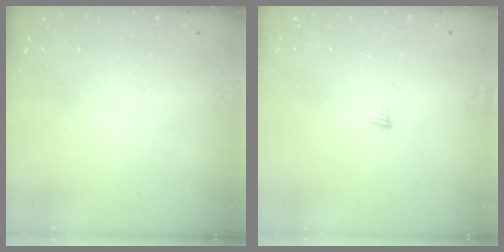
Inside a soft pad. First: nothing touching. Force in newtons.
{"total": 5.2, "press": 5.2, "slide": 0.3}